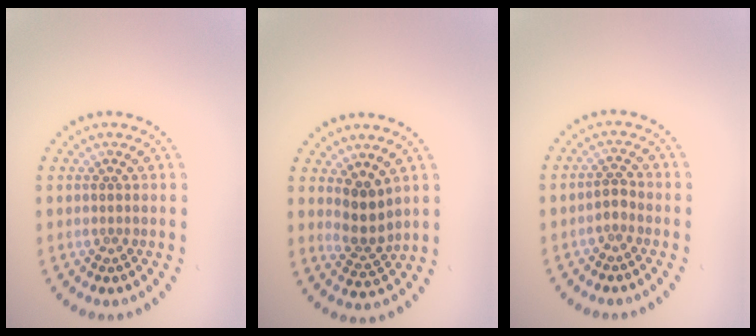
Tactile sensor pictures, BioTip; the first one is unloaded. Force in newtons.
{"total": 2.7, "press": 2.1, "slide": 1.7}
{"total": 1.0, "press": 0.8, "slide": 0.6}